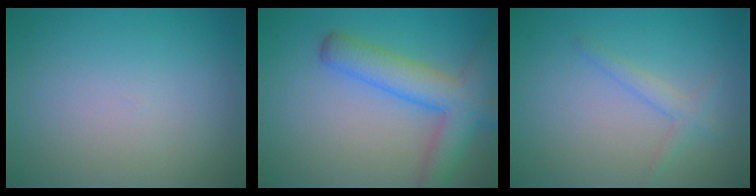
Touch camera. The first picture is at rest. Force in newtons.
{"total": 6.1, "press": 6.1, "slide": 0.4}
{"total": 1.6, "press": 1.6, "slide": 0.1}